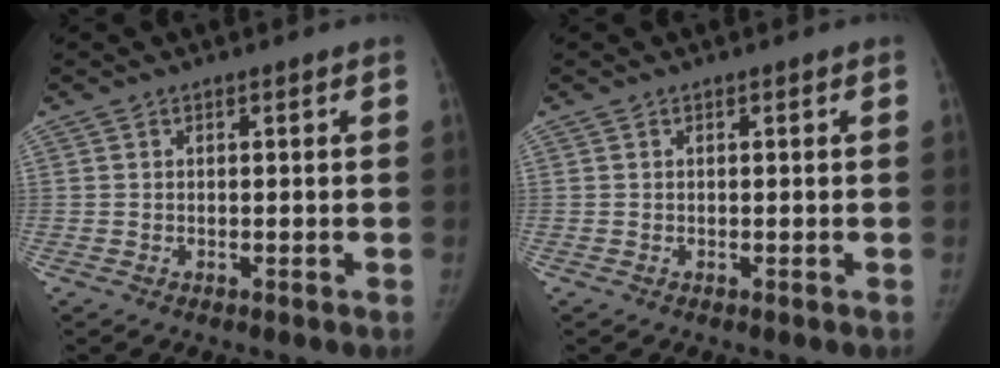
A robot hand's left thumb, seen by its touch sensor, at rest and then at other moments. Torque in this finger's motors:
{"motor_torque": [0.00, 0.00, 0.12, 0.00, 0.00]}